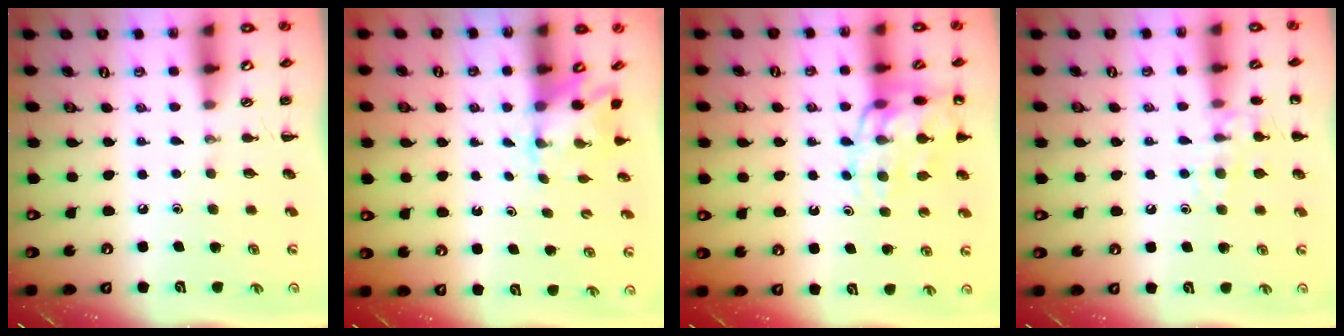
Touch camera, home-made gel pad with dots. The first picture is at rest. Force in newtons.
{"total": 2.6, "press": 2.4, "slide": 1.1}
{"total": 14.7, "press": 14.5, "slide": 2.3}
{"total": 9.7, "press": 9.7, "slide": 1.3}